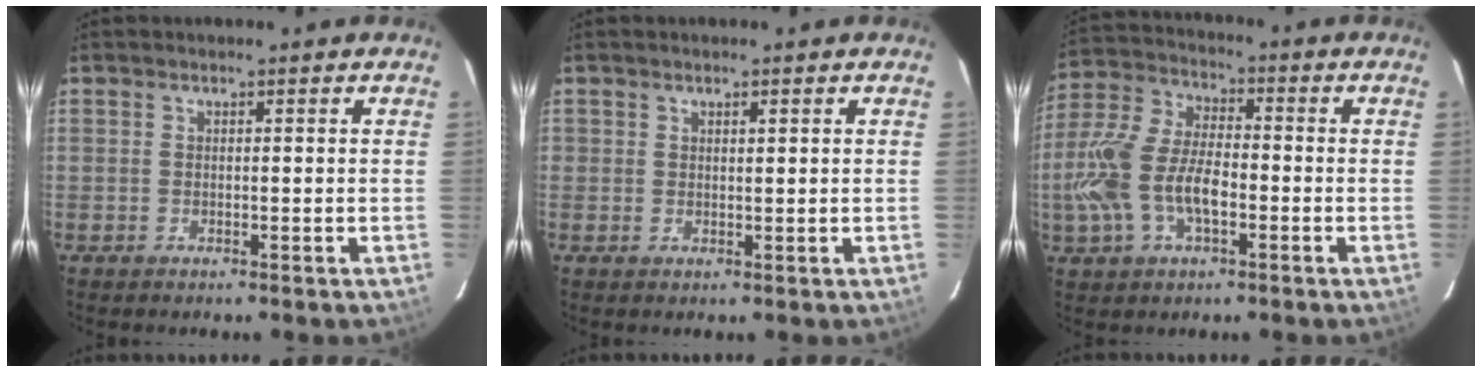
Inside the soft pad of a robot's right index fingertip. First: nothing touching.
{"total": 0.9, "force": [0.5, 0.5, 0.5], "torque": [-0.008, 0.002, 0.010]}
{"total": 14.6, "force": [-3.9, 7.4, 11.9], "torque": [-0.263, 0.004, -0.073]}